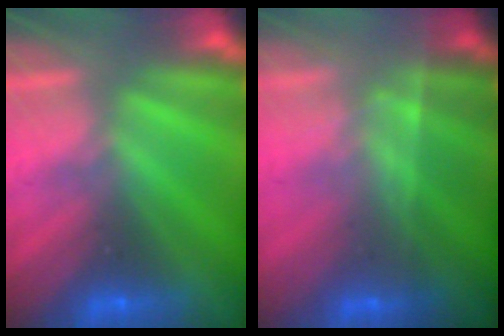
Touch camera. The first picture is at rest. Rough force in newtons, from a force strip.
{"total": 1.8}